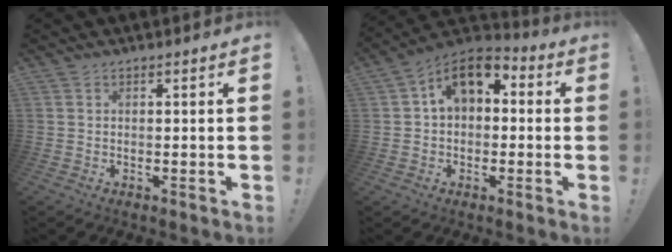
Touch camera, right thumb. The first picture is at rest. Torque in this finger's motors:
{"motor_torque": [0.26, 0.26, 0.05, 0.01, 0.05]}